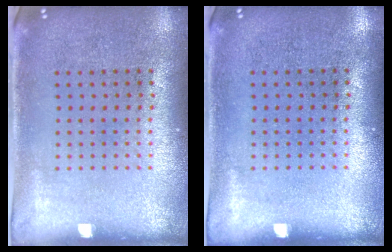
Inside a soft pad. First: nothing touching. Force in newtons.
{"total": 0.0}